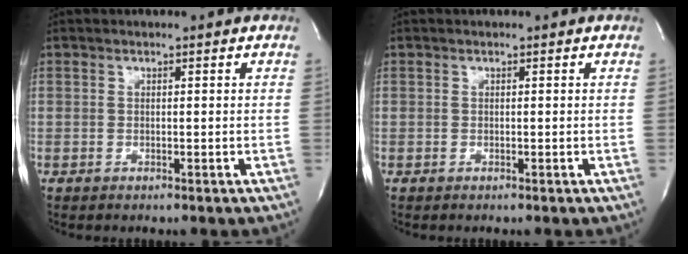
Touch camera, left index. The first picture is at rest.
{"total": 0.0}